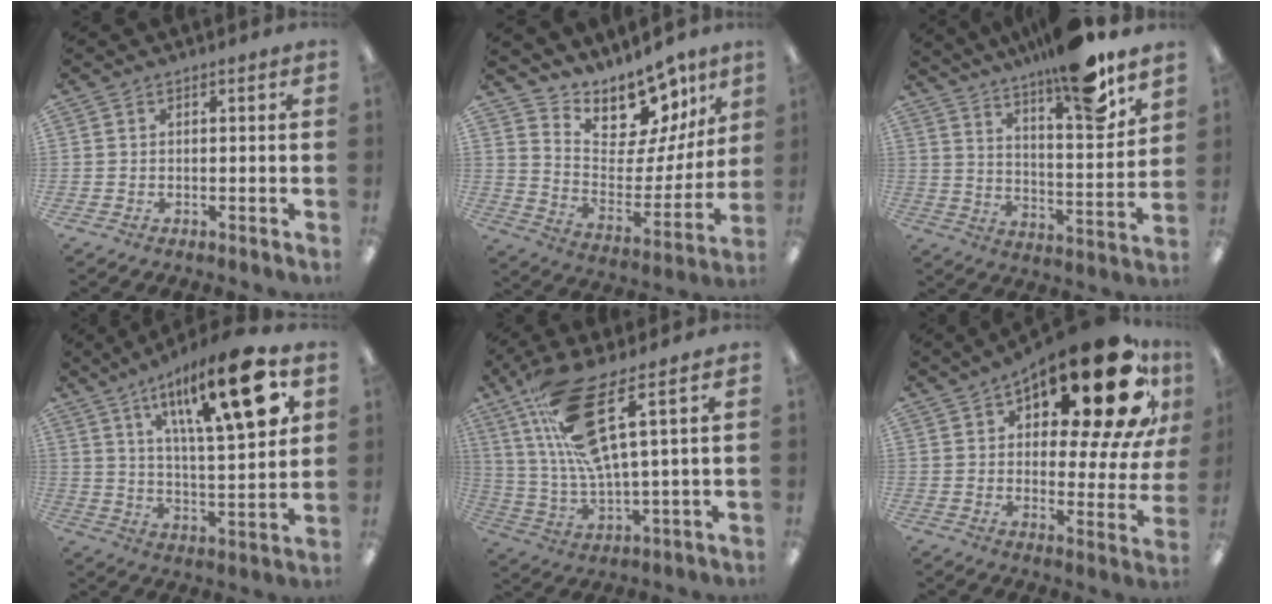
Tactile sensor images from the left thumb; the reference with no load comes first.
{"total": 14.5, "force": [12.5, 6.2, 3.9], "torque": [-0.062, -0.115, 0.220]}
{"total": 14.9, "force": [12.5, 1.8, 7.9], "torque": [-0.126, -0.094, 0.205]}
{"total": 22.7, "force": [11.6, 6.5, 18.4], "torque": [-0.279, -0.053, 0.173]}
{"total": 16.3, "force": [8.0, 3.5, 13.8], "torque": [-0.287, -0.027, 0.131]}
{"total": 26.1, "force": [15.9, 8.7, 18.8], "torque": [-0.261, -0.106, 0.252]}